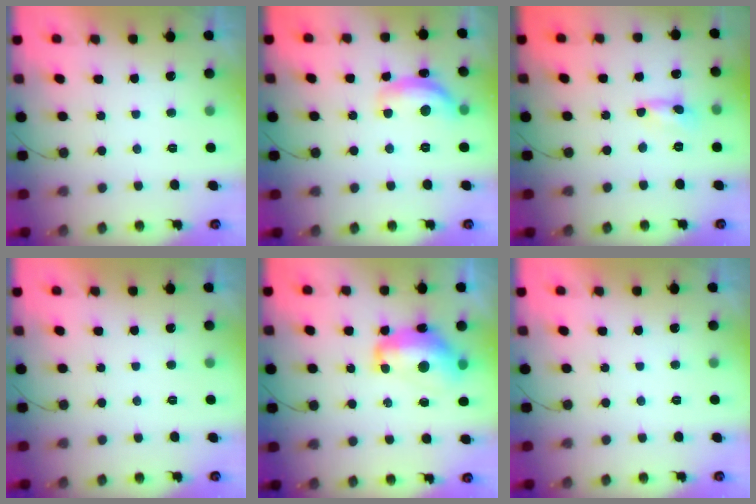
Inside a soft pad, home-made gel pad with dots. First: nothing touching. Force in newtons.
{"total": 12.4, "press": 12.4, "slide": 0.7}
{"total": 0.8, "press": 0.7, "slide": 0.1}
{"total": 0.0}
{"total": 13.3, "press": 13.3, "slide": 1.0}
{"total": 0.0}